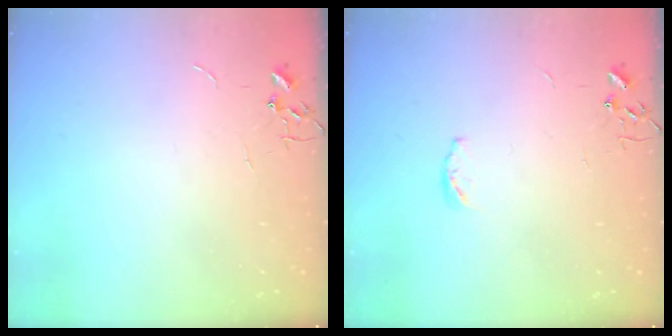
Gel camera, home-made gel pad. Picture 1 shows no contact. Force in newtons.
{"total": 3.8, "press": 3.8, "slide": 0.5}